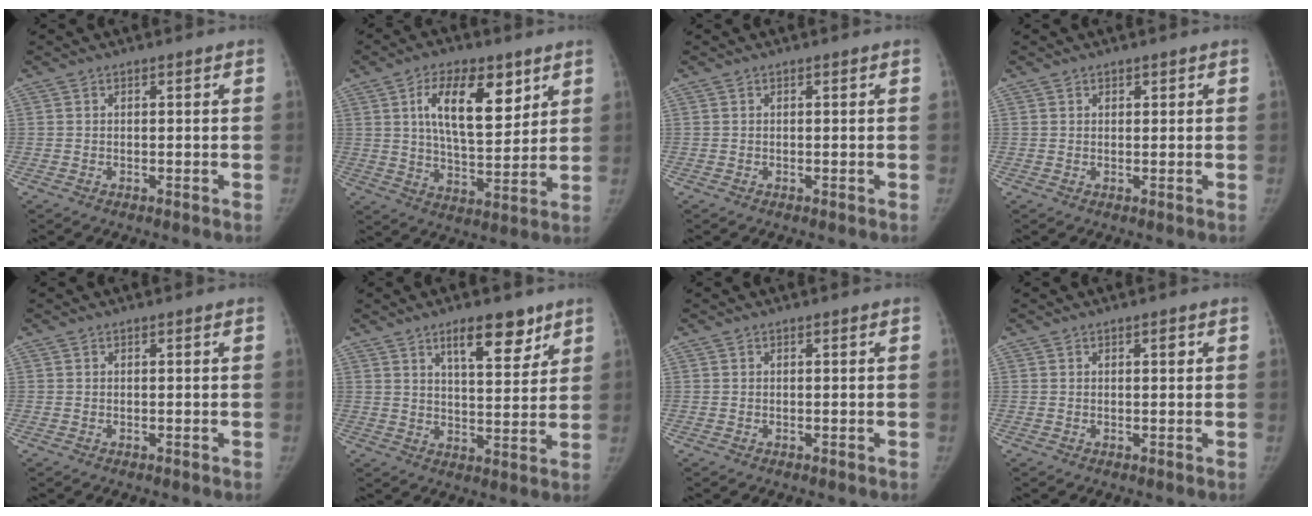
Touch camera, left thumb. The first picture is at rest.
{"total": 14.1, "force": [5.9, 6.6, 10.9], "torque": [-0.148, -0.028, 0.105]}
{"total": 0.0}
{"total": 0.8, "force": [0.5, 0.6, 0.2], "torque": [0.008, -0.002, 0.005]}
{"total": 0.0}
{"total": 9.7, "force": [6.2, 3.6, 6.5], "torque": [-0.073, -0.040, 0.100]}
{"total": 0.0}
{"total": 0.8, "force": [0.3, 0.3, 0.7], "torque": [-0.008, 0.001, 0.004]}